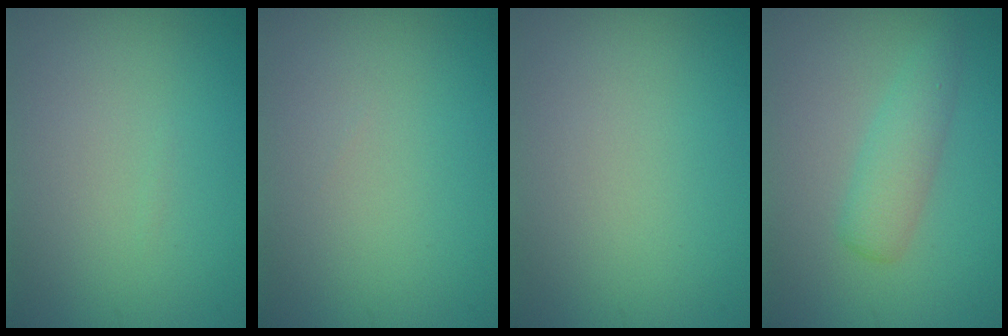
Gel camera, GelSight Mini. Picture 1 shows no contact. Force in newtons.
{"total": 0.0}
{"total": 0.0}
{"total": 2.8, "press": 2.8, "slide": 0.0}